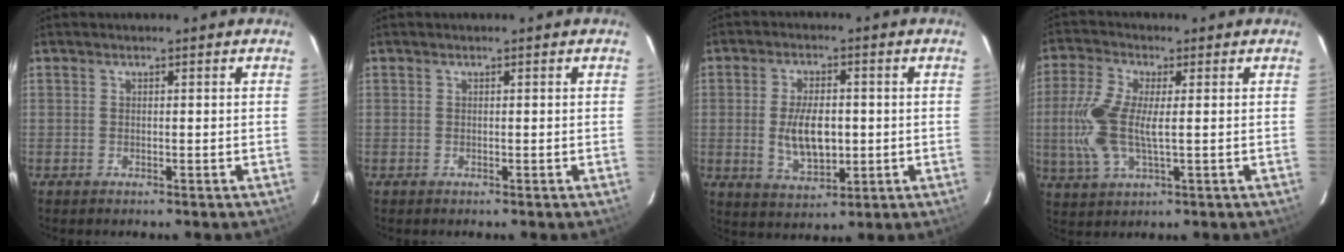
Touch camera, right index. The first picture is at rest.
{"total": 0.0}
{"total": 9.2, "force": [-0.5, 4.7, 8.0], "torque": [-0.153, -0.004, -0.001]}
{"total": 10.5, "force": [0.1, 4.2, 9.7], "torque": [-0.216, 0.002, 0.001]}